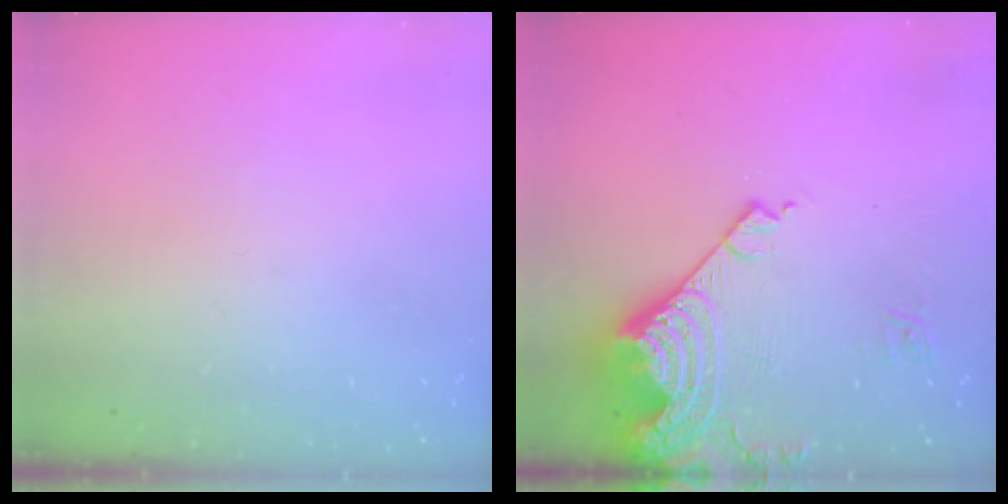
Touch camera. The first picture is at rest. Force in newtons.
{"total": 16.1, "press": 16.0, "slide": 1.9}